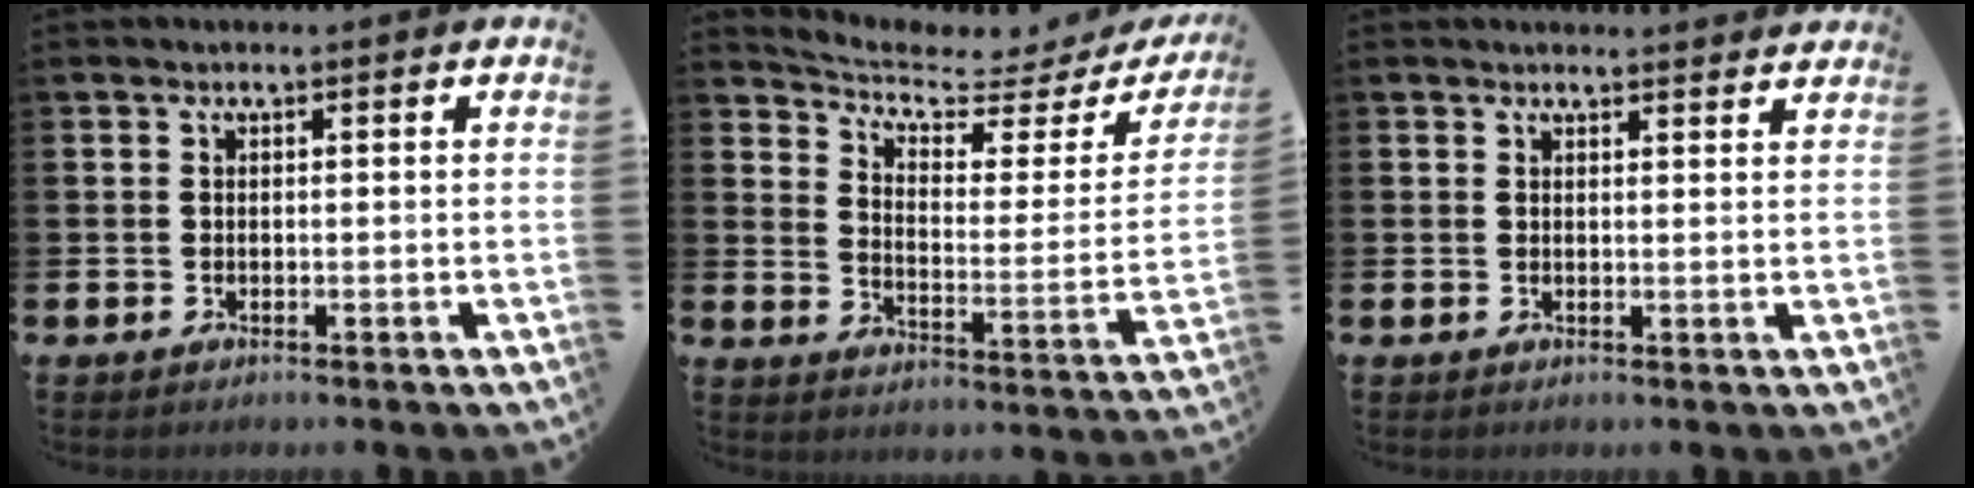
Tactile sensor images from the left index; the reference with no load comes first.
{"total": 4.6, "force": [3.9, 1.6, 1.8], "torque": [-0.065, -0.037, 0.059]}
{"total": 1.8, "force": [1.7, 0.1, -0.1], "torque": [0.008, -0.013, 0.030]}